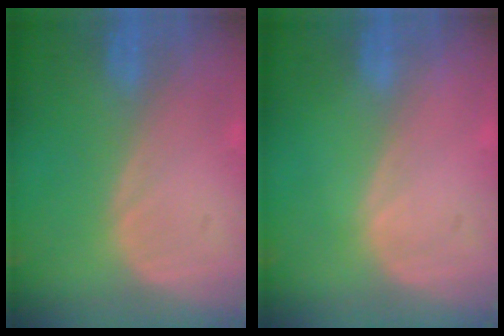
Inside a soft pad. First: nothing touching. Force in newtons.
{"total": 0.0}